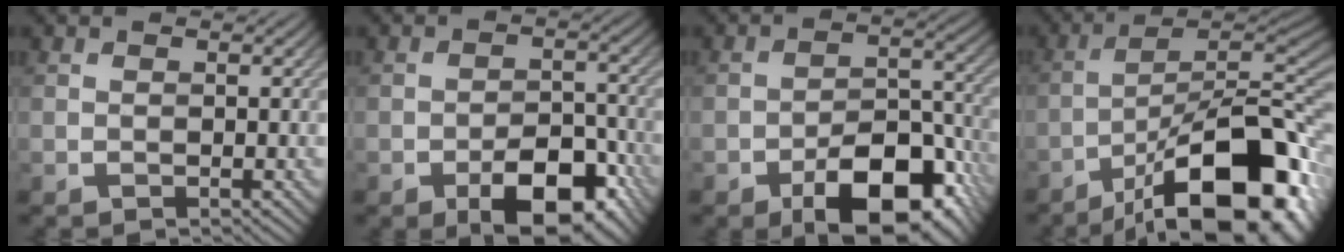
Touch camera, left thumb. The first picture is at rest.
{"total": 8.9, "force": [-4.7, 4.5, 6.1], "torque": [-0.088, -0.007, -0.067]}
{"total": 12.6, "force": [-6.9, 6.3, 8.4], "torque": [-0.125, -0.010, -0.105]}
{"total": 18.9, "force": [-11.1, 6.6, 13.8], "torque": [-0.176, -0.011, -0.171]}